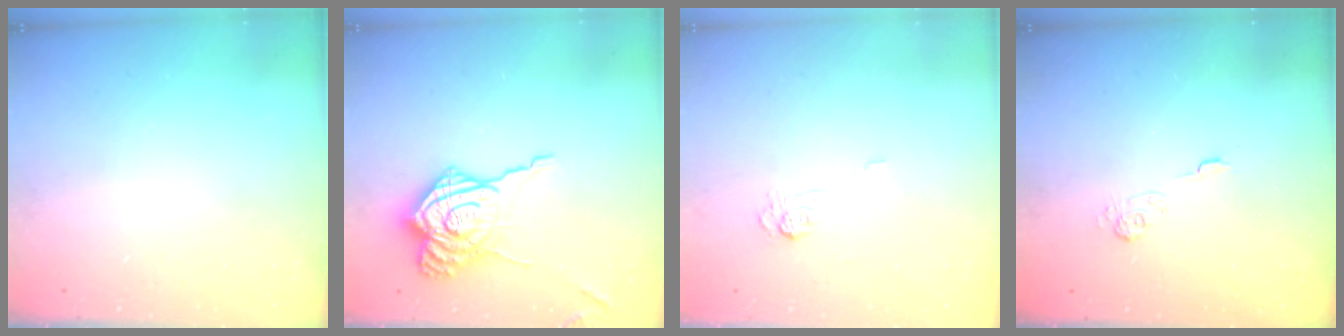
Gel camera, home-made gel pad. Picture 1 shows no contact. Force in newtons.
{"total": 18.8, "press": 18.8, "slide": 1.1}
{"total": 5.8, "press": 5.7, "slide": 1.4}
{"total": 2.2, "press": 1.8, "slide": 1.3}